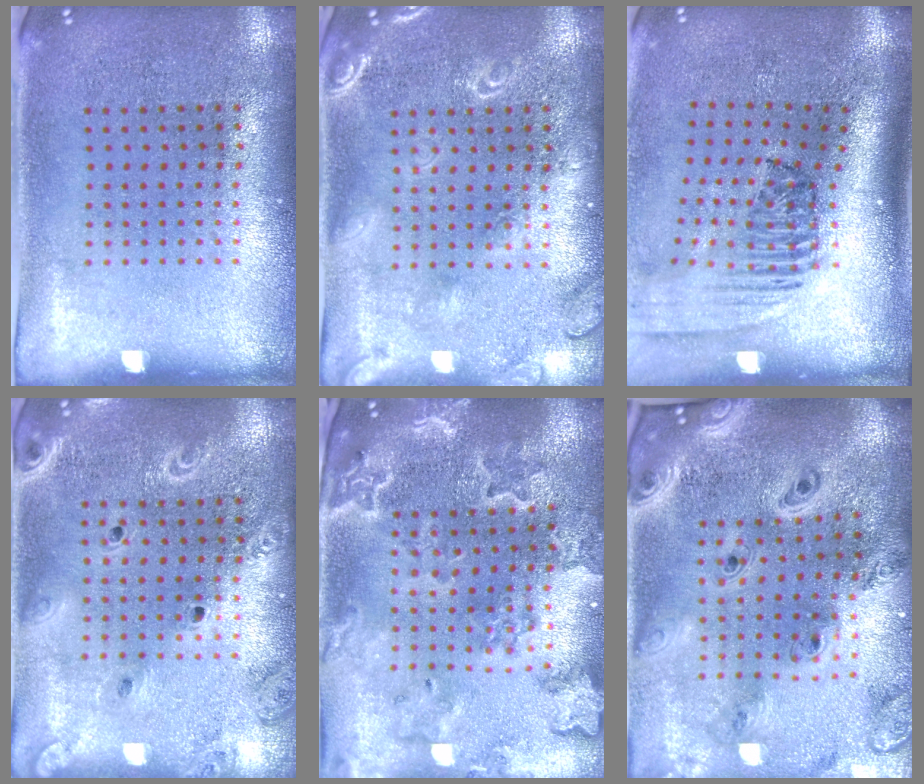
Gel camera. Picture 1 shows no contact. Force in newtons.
{"total": 1.7, "press": 1.7, "slide": 0.2}
{"total": 2.3, "press": 1.6, "slide": 1.7}
{"total": 2.1, "press": 1.9, "slide": 0.9}
{"total": 2.3, "press": 2.2, "slide": 0.5}
{"total": 3.5, "press": 2.8, "slide": 2.1}